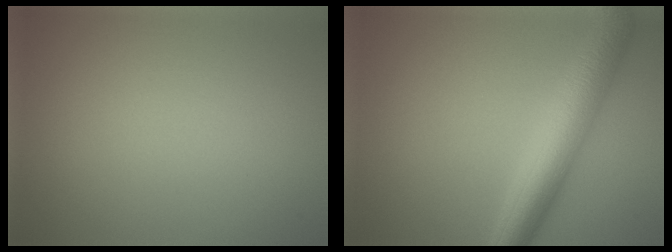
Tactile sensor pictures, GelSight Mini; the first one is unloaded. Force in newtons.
{"total": 6.3, "press": 6.3, "slide": 0.1}